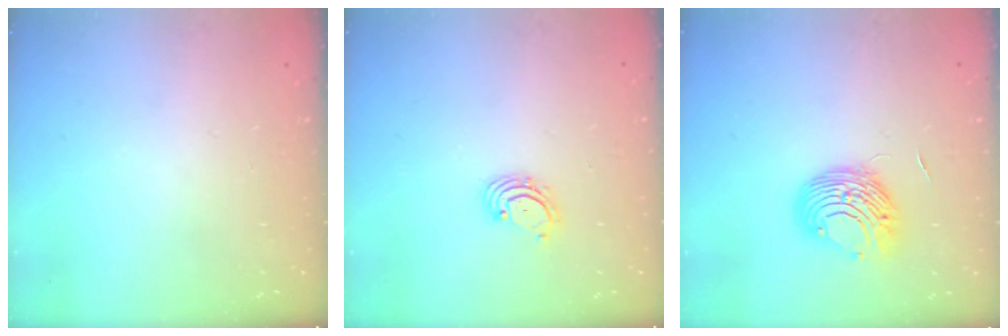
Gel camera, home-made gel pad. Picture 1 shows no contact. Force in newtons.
{"total": 1.8, "press": 1.7, "slide": 0.7}
{"total": 9.4, "press": 9.3, "slide": 1.0}